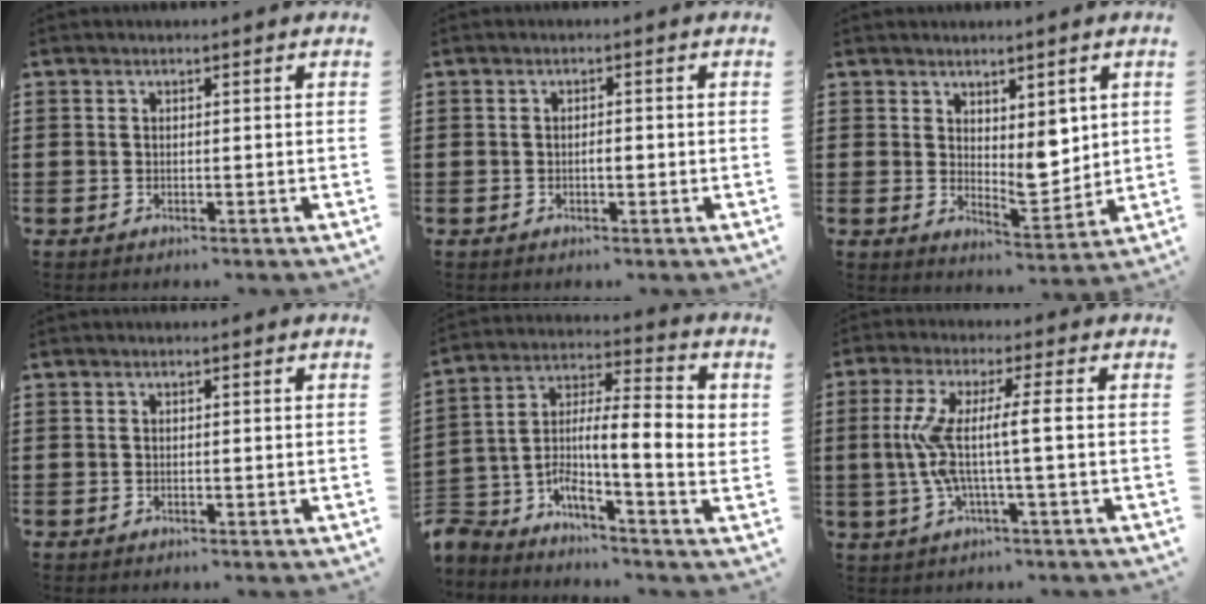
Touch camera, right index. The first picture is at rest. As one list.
[{"total": 1.4, "force": [-0.4, 0.5, 1.2], "torque": [-0.023, -0.001, -0.007]}, {"total": 5.8, "force": [2.9, 3.5, 3.7], "torque": [-0.056, -0.019, 0.050]}, {"total": 0.0}, {"total": 6.5, "force": [-1.8, 0.7, 6.2], "torque": [-0.145, -0.038, -0.048]}, {"total": 8.0, "force": [-0.5, 0.0, 8.0], "torque": [-0.183, -0.017, -0.024]}]